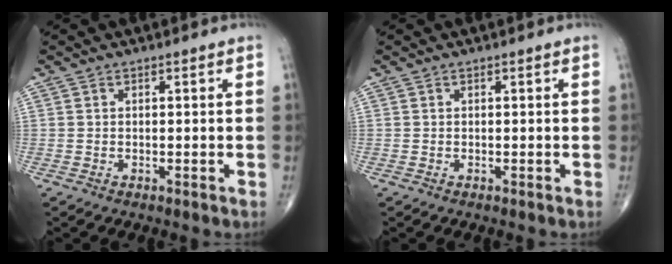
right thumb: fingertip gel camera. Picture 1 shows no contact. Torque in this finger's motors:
{"motor_torque": [0.00, 0.00, -0.09, -0.02, -0.01]}